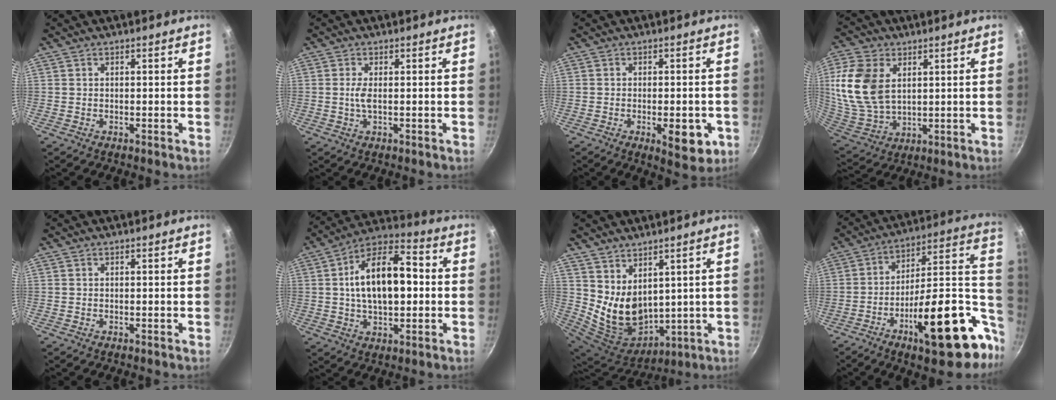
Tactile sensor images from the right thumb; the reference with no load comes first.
{"total": 2.1, "force": [0.0, 0.7, 2.0], "torque": [-0.048, 0.000, 0.001]}
{"total": 8.1, "force": [-2.6, 3.6, 6.8], "torque": [-0.067, 0.004, -0.029]}
{"total": 15.8, "force": [4.1, 10.5, 11.1], "torque": [-0.220, -0.015, 0.091]}
{"total": 0.0}
{"total": 16.9, "force": [1.1, 9.2, 14.2], "torque": [-0.207, 0.029, 0.006]}
{"total": 12.1, "force": [4.9, 8.0, 7.6], "torque": [-0.123, -0.049, 0.119]}
{"total": 26.9, "force": [-6.9, 10.7, 23.7], "torque": [-0.294, 0.031, -0.094]}